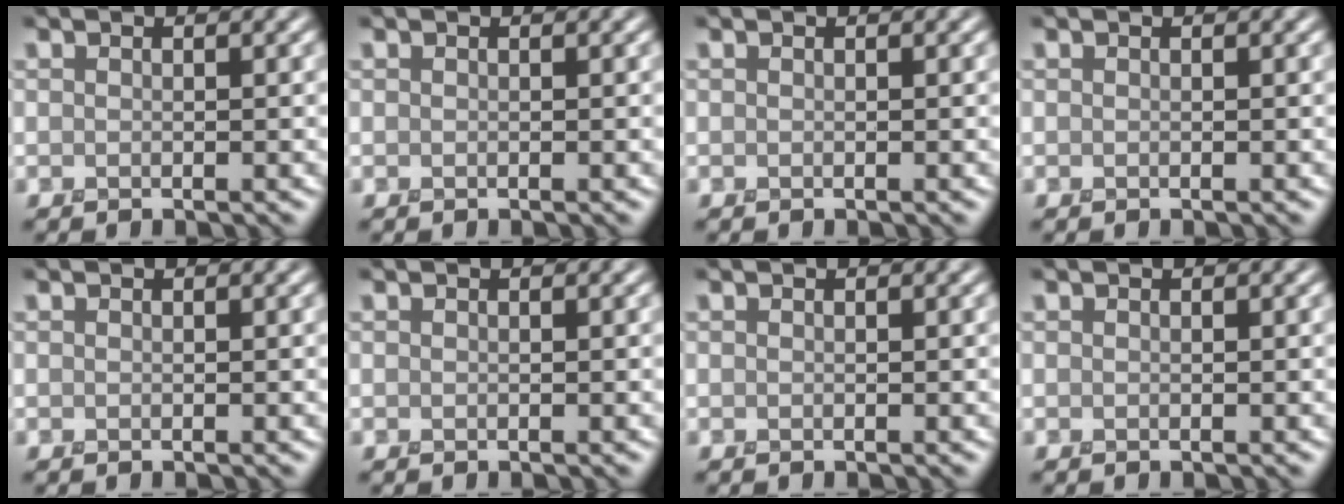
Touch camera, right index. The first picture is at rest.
{"total": 0.0}
{"total": 0.0}
{"total": 0.0}
{"total": 0.0}
{"total": 0.0}
{"total": 0.0}
{"total": 0.0}